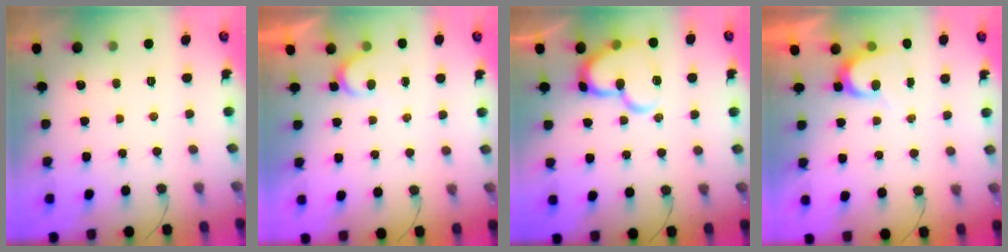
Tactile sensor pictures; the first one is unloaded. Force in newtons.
{"total": 4.0, "press": 4.0, "slide": 0.5}
{"total": 16.3, "press": 16.2, "slide": 1.6}
{"total": 5.6, "press": 5.6, "slide": 0.5}